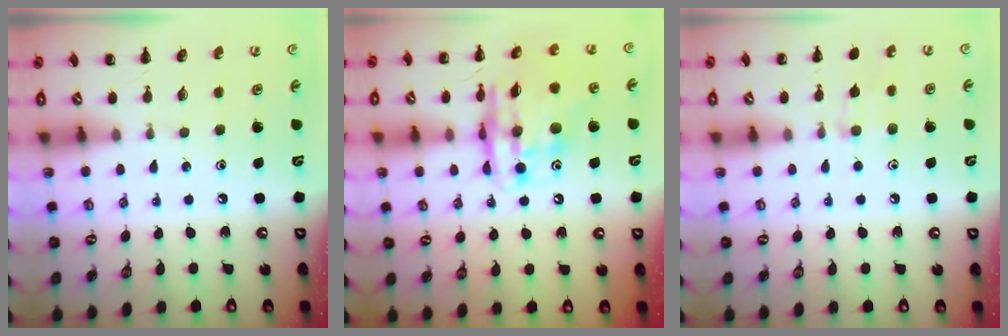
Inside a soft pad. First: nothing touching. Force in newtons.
{"total": 16.5, "press": 16.0, "slide": 4.0}
{"total": 7.5, "press": 7.2, "slide": 2.3}